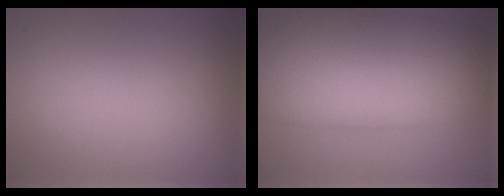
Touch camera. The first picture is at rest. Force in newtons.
{"total": 13.7, "press": 13.7, "slide": 0.1}